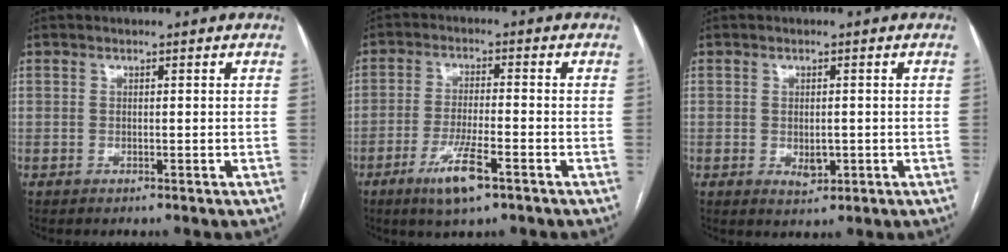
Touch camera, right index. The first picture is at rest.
{"total": 7.2, "force": [-4.1, 0.9, 5.9], "torque": [-0.117, -0.012, -0.068]}
{"total": 2.5, "force": [-0.5, 1.4, 2.1], "torque": [-0.031, 0.000, 0.001]}